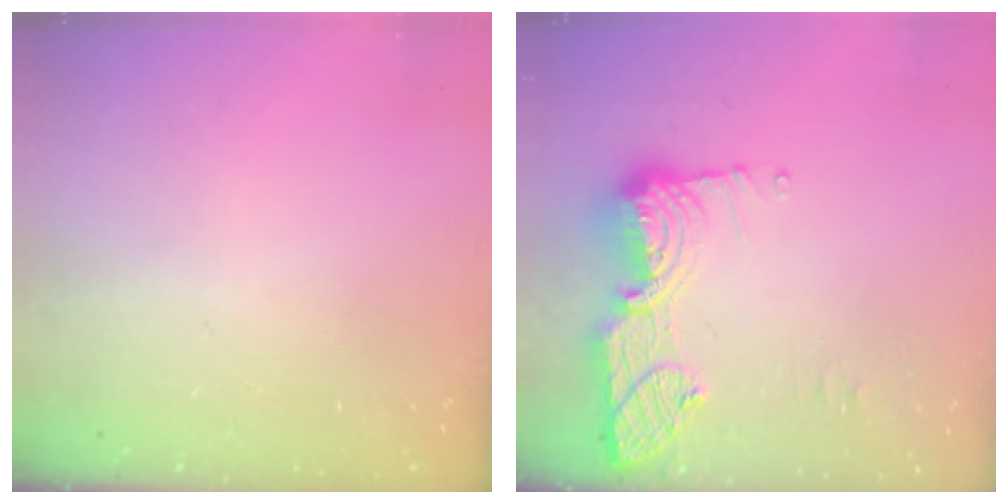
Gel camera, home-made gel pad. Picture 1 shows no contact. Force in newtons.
{"total": 13.4, "press": 13.4, "slide": 1.3}